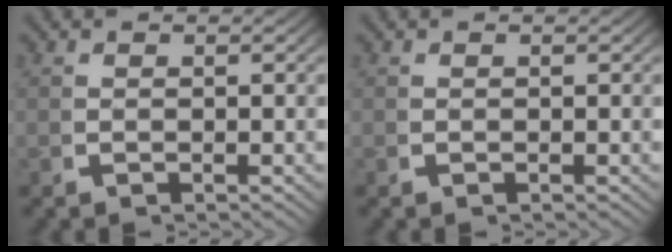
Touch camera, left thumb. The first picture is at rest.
{"total": 0.0}